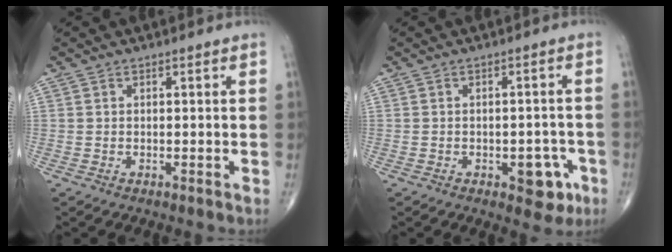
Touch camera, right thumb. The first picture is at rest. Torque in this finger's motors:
{"motor_torque": [1.27, 1.27, 0.59, -0.47, 0.01]}